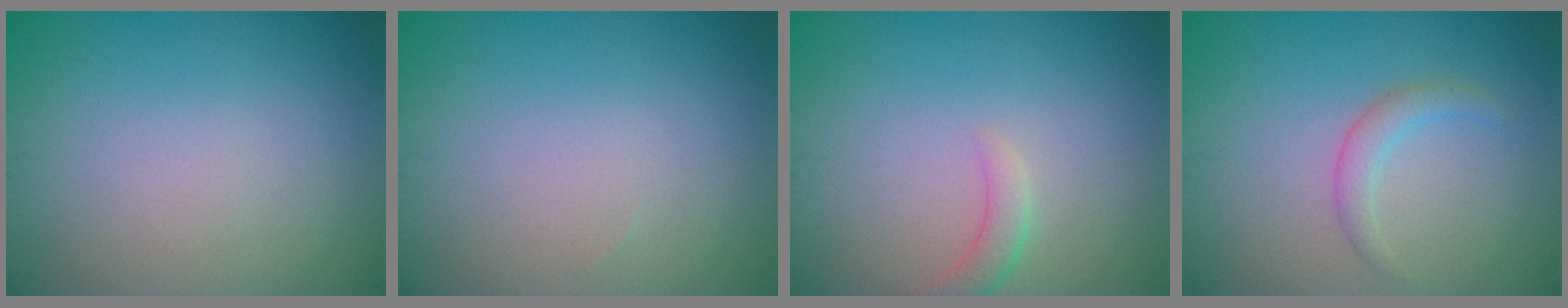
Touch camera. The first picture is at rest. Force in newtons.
{"total": 0.0}
{"total": 1.6, "press": 1.5, "slide": 0.2}
{"total": 1.7, "press": 1.7, "slide": 0.1}